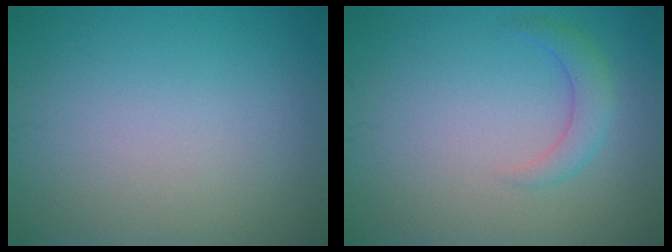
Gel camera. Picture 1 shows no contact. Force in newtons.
{"total": 2.0, "press": 2.0, "slide": 0.1}